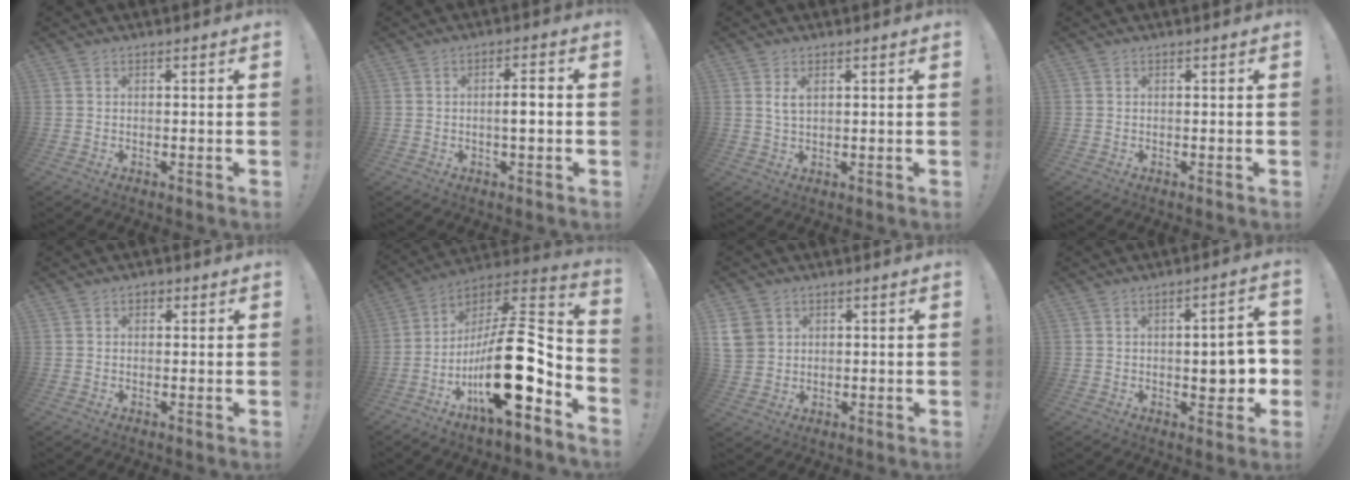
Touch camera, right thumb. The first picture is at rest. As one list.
[{"total": 4.1, "force": [-0.7, 0.6, 4.0], "torque": [-0.067, 0.004, -0.017]}, {"total": 3.0, "force": [1.2, 1.3, 2.4], "torque": [-0.050, 0.002, 0.022]}, {"total": 0.0}, {"total": 1.5, "force": [0.1, 1.3, 0.8], "torque": [-0.007, 0.001, 0.001]}, {"total": 24.6, "force": [-6.7, 8.5, 22.0], "torque": [-0.381, 0.023, -0.111]}, {"total": 6.7, "force": [2.0, 5.8, 2.6], "torque": [-0.048, -0.004, 0.042]}, {"total": 8.6, "force": [-0.9, 3.2, 7.9], "torque": [-0.090, -0.004, -0.015]}]